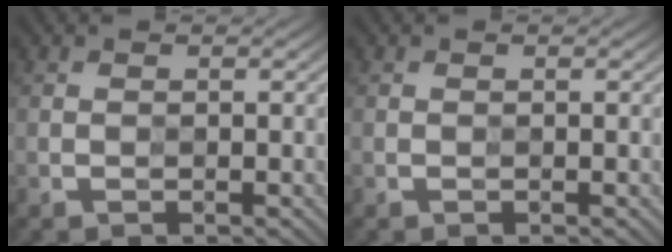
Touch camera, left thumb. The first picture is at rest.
{"total": 0.0}